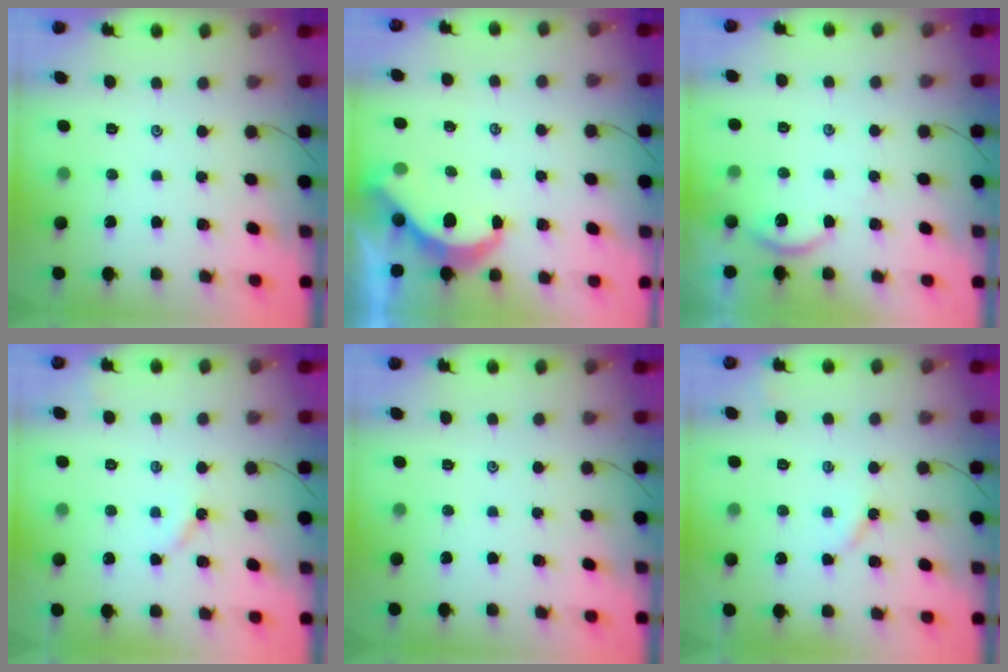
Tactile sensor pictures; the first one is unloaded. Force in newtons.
{"total": 6.2, "press": 6.2, "slide": 0.2}
{"total": 4.4, "press": 4.4, "slide": 0.5}
{"total": 2.3, "press": 2.3, "slide": 0.3}
{"total": 0.0}
{"total": 2.3, "press": 2.3, "slide": 0.3}